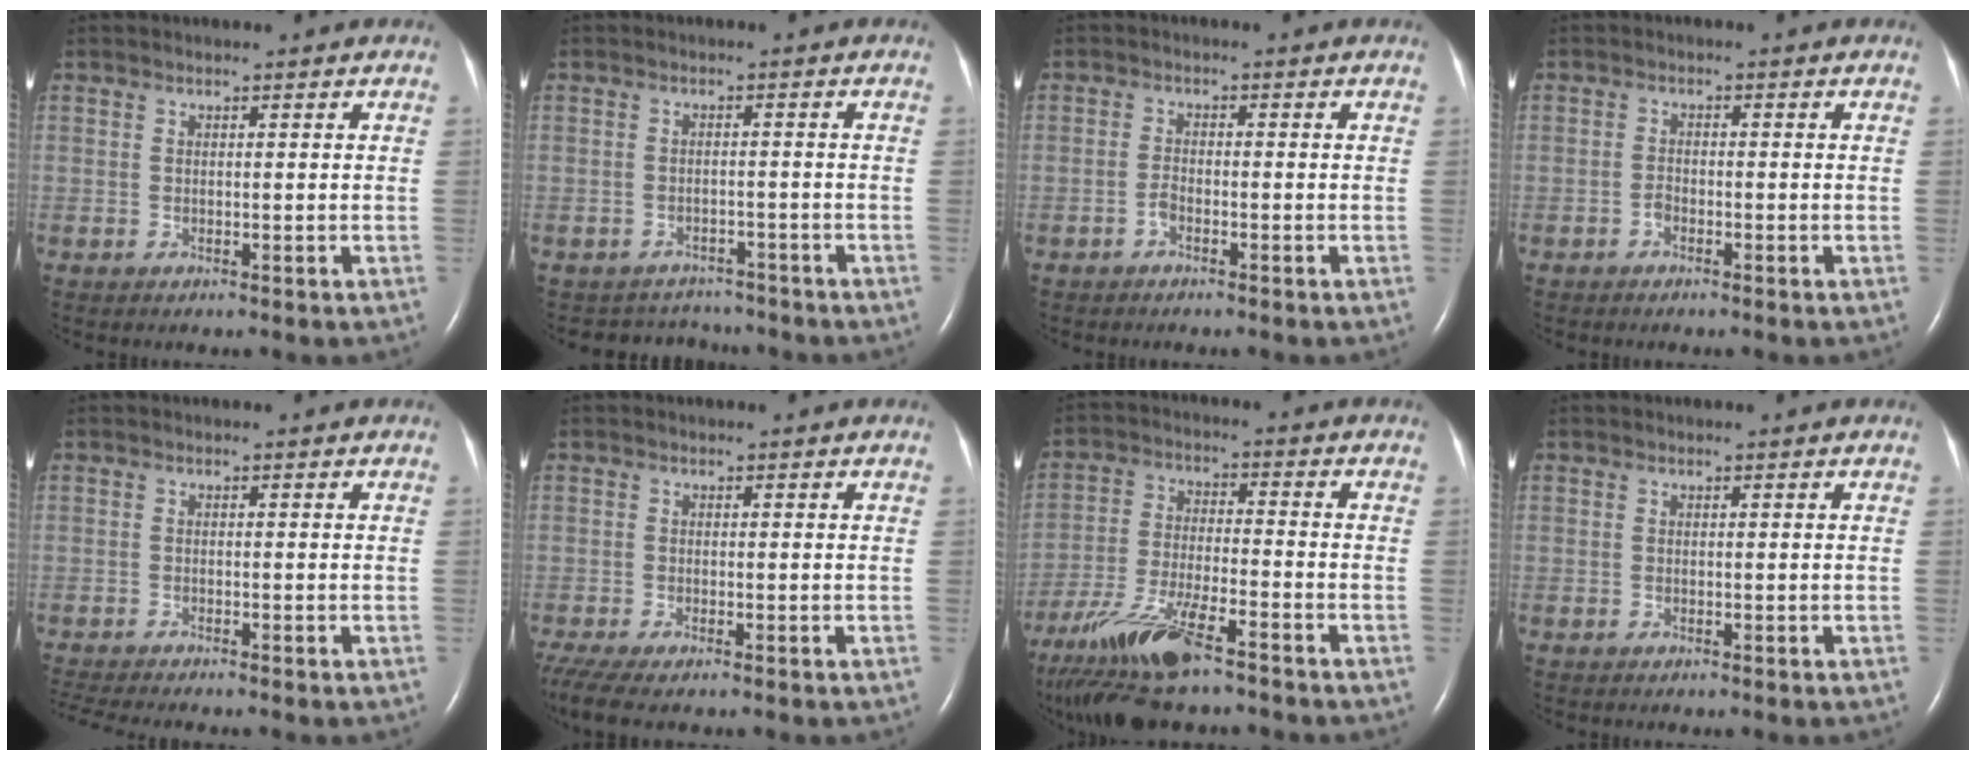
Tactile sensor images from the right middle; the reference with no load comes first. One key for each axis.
{"total": 5.2, "fx": -4.8, "fy": 1.8, "fz": -0.6, "tx": 0.003, "ty": 0.015, "tz": -0.063}
{"total": 1.4, "fx": -1.0, "fy": 0.4, "fz": 0.9, "tx": -0.021, "ty": 0.002, "tz": -0.019}
{"total": 1.1, "fx": -0.8, "fy": 0.5, "fz": 0.6, "tx": -0.010, "ty": 0.002, "tz": -0.015}
{"total": 4.5, "fx": -4.1, "fy": -0.7, "fz": 1.7, "tx": -0.032, "ty": -0.016, "tz": -0.069}
{"total": 5.7, "fx": -4.2, "fy": 1.2, "fz": 3.6, "tx": -0.077, "ty": -0.013, "tz": -0.078}
{"total": 13.9, "fx": -10.1, "fy": 2.3, "fz": 9.3, "tx": -0.197, "ty": -0.033, "tz": -0.184}
{"total": 0.0}